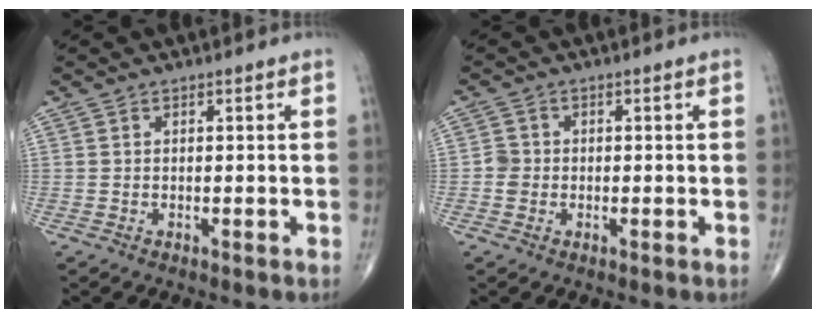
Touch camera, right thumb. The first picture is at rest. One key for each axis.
{"total": 2.1, "fx": -0.4, "fy": 2.0, "fz": 0.6, "tx": -0.001, "ty": 0.007, "tz": -0.011}